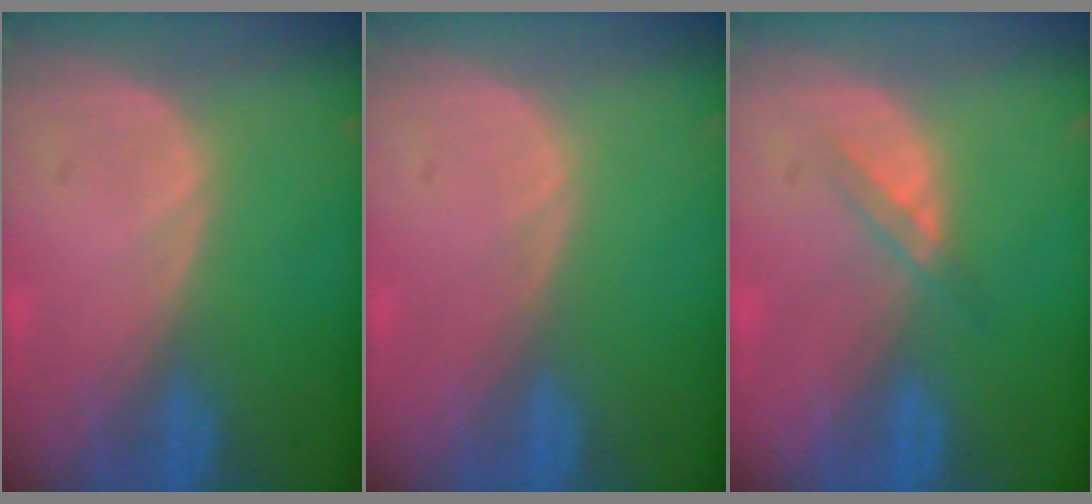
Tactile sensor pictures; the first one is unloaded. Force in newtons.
{"total": 0.0}
{"total": 1.8, "press": 1.8, "slide": 0.2}